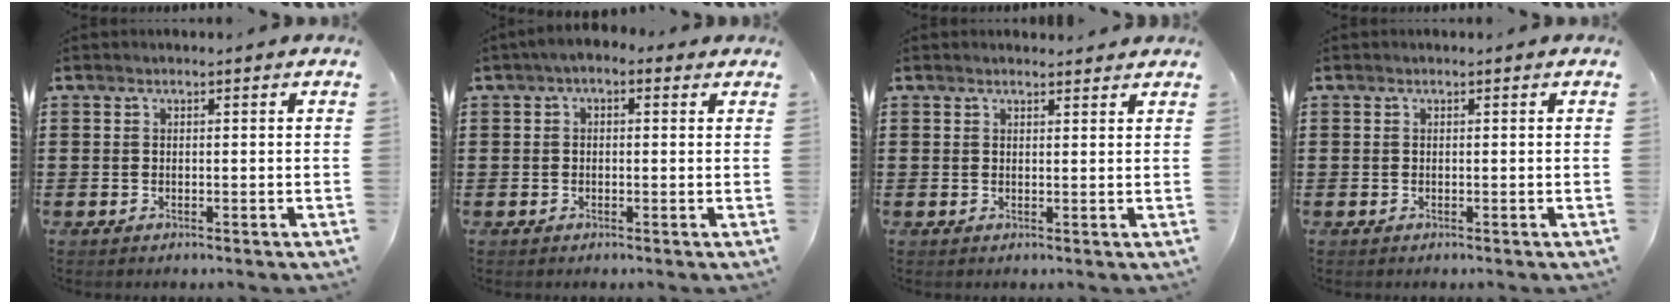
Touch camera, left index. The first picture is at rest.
{"total": 1.7, "force": [-0.4, 1.1, 1.2], "torque": [-0.025, 0.006, -0.010]}
{"total": 1.4, "force": [1.3, 0.1, 0.4], "torque": [-0.009, 0.001, 0.026]}
{"total": 0.0}